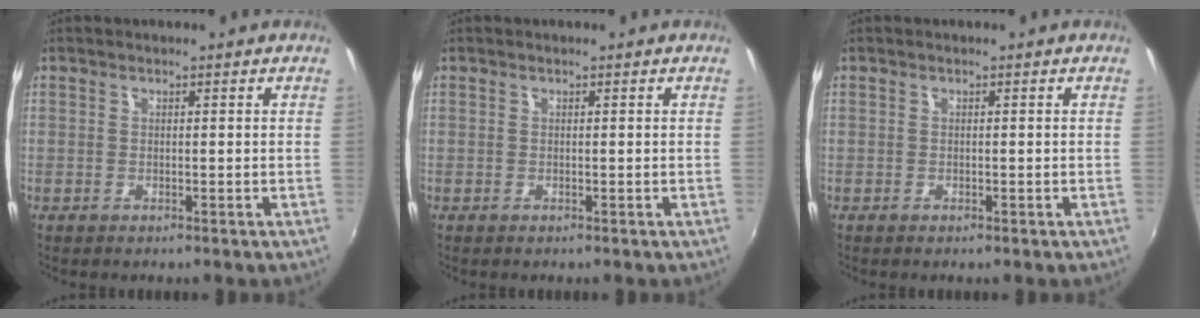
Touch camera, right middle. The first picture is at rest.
{"total": 0.0}
{"total": 0.0}